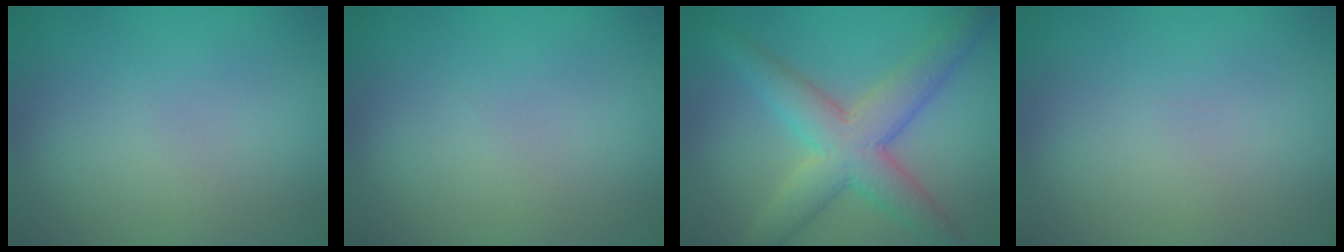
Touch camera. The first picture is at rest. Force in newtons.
{"total": 0.0}
{"total": 6.2, "press": 6.2, "slide": 0.2}
{"total": 0.0}